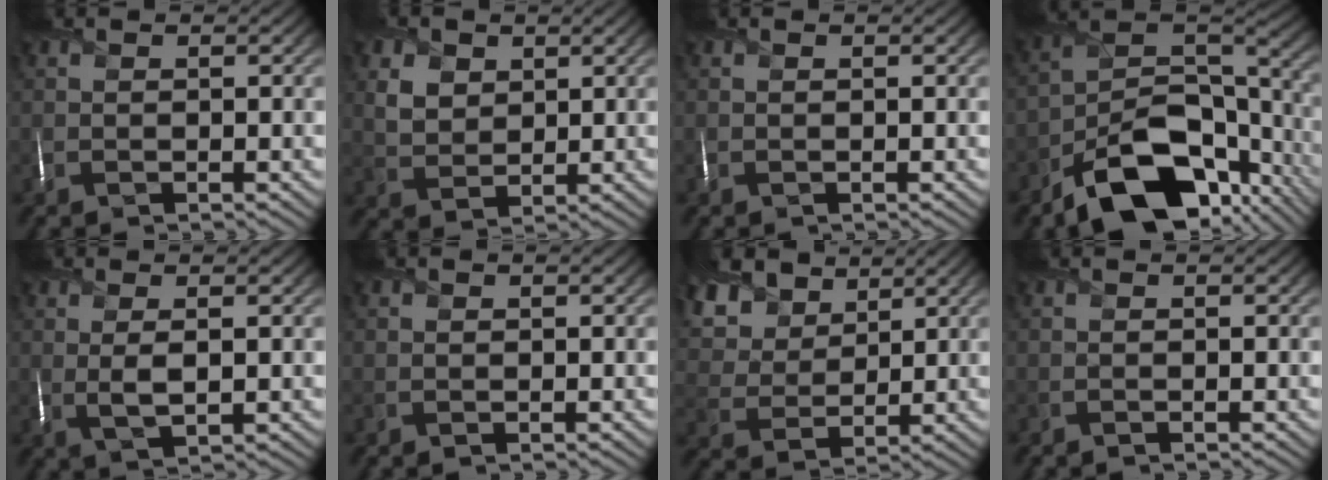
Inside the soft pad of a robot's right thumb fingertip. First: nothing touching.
{"total": 4.6, "force": [1.9, 3.5, 2.3], "torque": [-0.064, -0.006, 0.034]}
{"total": 0.0}
{"total": 17.0, "force": [-10.2, 8.7, 10.4], "torque": [-0.202, -0.039, -0.165]}
{"total": 2.9, "force": [0.6, 0.8, 2.8], "torque": [-0.059, 0.001, 0.015]}
{"total": 0.0}
{"total": 10.4, "force": [6.3, 6.4, 5.3], "torque": [-0.177, 0.013, 0.126]}
{"total": 0.0}